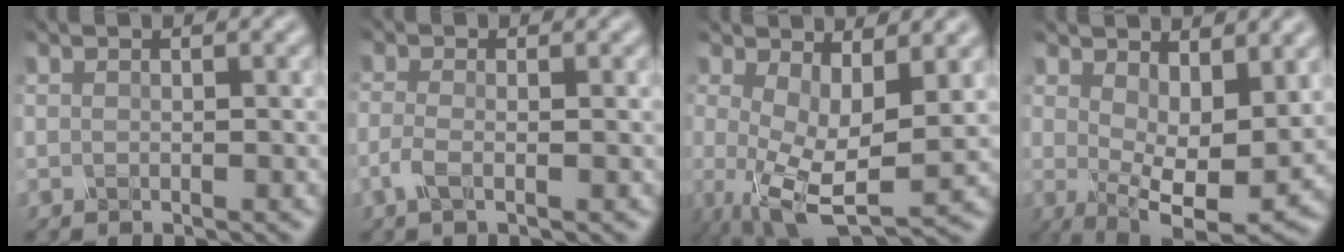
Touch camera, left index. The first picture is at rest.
{"total": 1.2, "force": [-0.8, 0.1, 0.8], "torque": [-0.035, -0.003, -0.008]}
{"total": 7.1, "force": [-0.5, 2.5, 6.7], "torque": [-0.143, -0.013, 0.012]}
{"total": 8.0, "force": [0.5, 3.2, 7.3], "torque": [-0.132, -0.014, 0.028]}